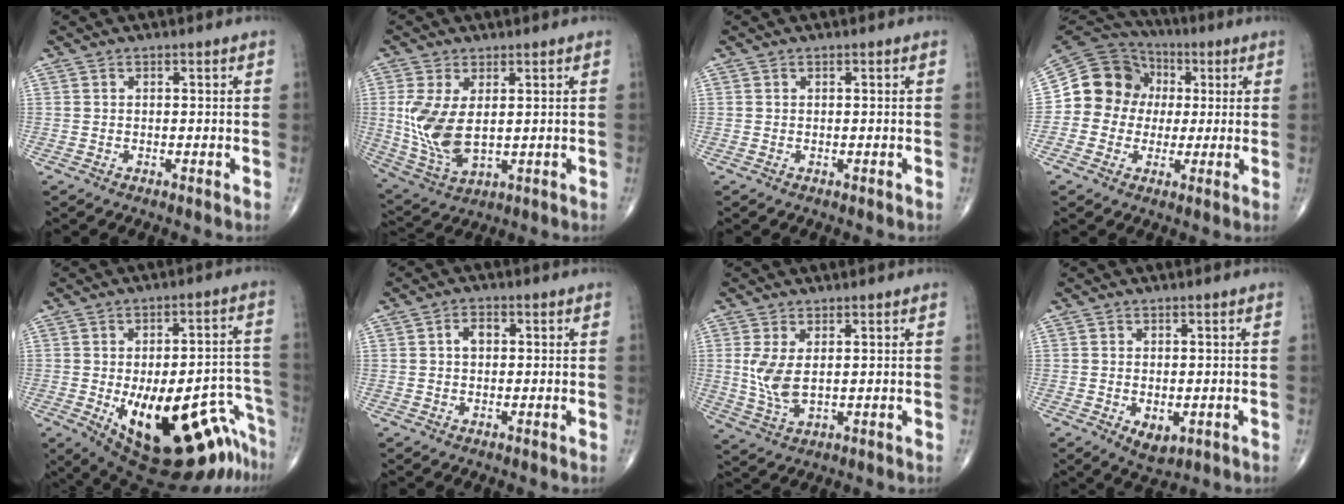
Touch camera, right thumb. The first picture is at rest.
{"total": 10.7, "force": [1.1, 5.8, 9.0], "torque": [-0.190, -0.013, 0.037]}
{"total": 0.0}
{"total": 13.3, "force": [0.7, 12.3, 4.9], "torque": [-0.061, 0.031, 0.006]}
{"total": 26.8, "force": [-13.0, 11.0, 20.8], "torque": [-0.206, 0.064, -0.163]}
{"total": 2.6, "force": [0.4, 1.8, 1.8], "torque": [-0.027, 0.007, 0.004]}
{"total": 6.0, "force": [1.0, 2.8, 5.2], "torque": [-0.116, -0.010, 0.028]}
{"total": 5.2, "force": [-1.4, 3.1, 4.0], "torque": [-0.049, -0.005, -0.006]}